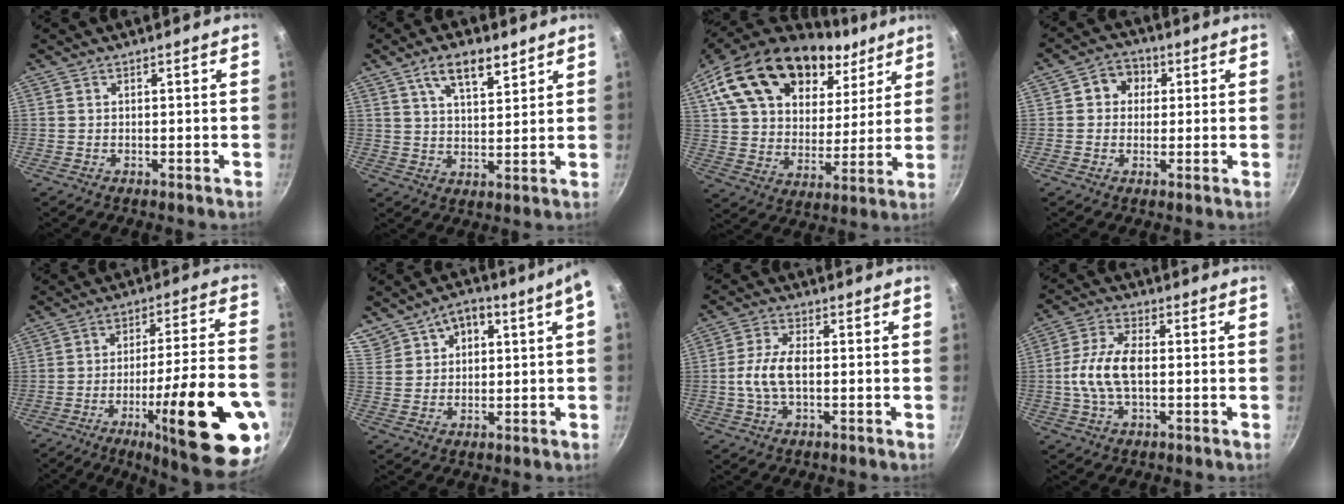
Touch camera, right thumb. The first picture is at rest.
{"total": 9.0, "force": [5.4, 3.8, 6.2], "torque": [-0.093, -0.023, 0.094]}
{"total": 27.5, "force": [15.5, 16.4, 15.7], "torque": [-0.258, -0.019, 0.270]}
{"total": 5.6, "force": [1.2, 4.9, 2.4], "torque": [-0.002, 0.003, 0.008]}
{"total": 25.6, "force": [-9.7, 5.0, 23.2], "torque": [-0.306, 0.026, -0.138]}
{"total": 11.4, "force": [5.9, 6.1, 7.7], "torque": [-0.111, 0.024, 0.117]}
{"total": 7.0, "force": [-0.6, 3.6, 6.0], "torque": [-0.121, 0.013, -0.016]}
{"total": 9.5, "force": [-0.5, 5.0, 8.0], "torque": [-0.158, 0.021, -0.018]}